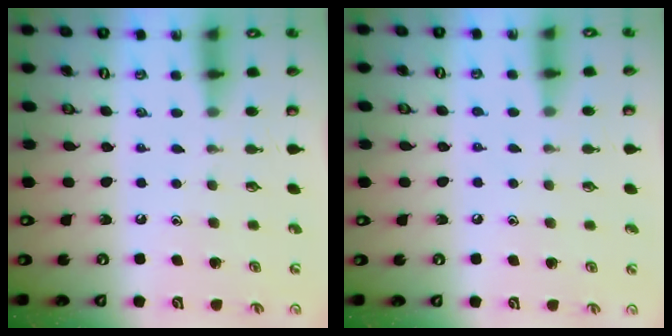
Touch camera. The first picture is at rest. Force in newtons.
{"total": 3.4, "press": 3.2, "slide": 1.1}